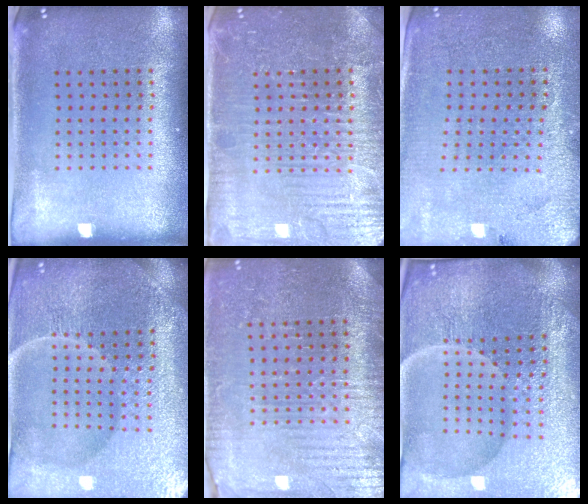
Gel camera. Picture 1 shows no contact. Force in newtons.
{"total": 4.7, "press": 4.6, "slide": 1.3}
{"total": 2.8, "press": 2.8, "slide": 0.5}
{"total": 5.8, "press": 5.3, "slide": 2.3}
{"total": 3.8, "press": 3.7, "slide": 1.0}
{"total": 5.9, "press": 5.4, "slide": 2.4}